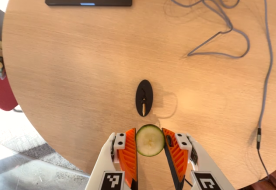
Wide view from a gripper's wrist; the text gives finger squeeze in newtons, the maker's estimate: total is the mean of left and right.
{"total": 10.3, "left": 10.7, "right": 9.9}